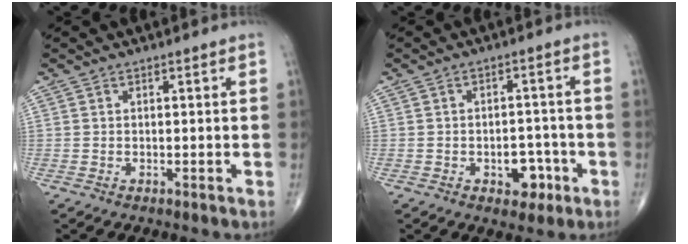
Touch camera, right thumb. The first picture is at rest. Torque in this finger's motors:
{"motor_torque": [1.92, 1.74, 0.43, -0.50, 0.01]}